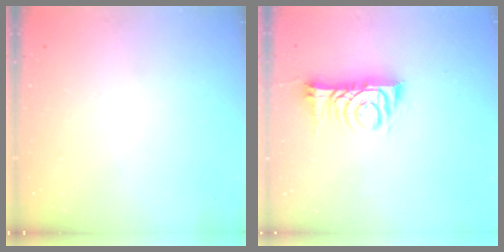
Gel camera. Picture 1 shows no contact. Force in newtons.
{"total": 10.3, "press": 10.3, "slide": 0.6}